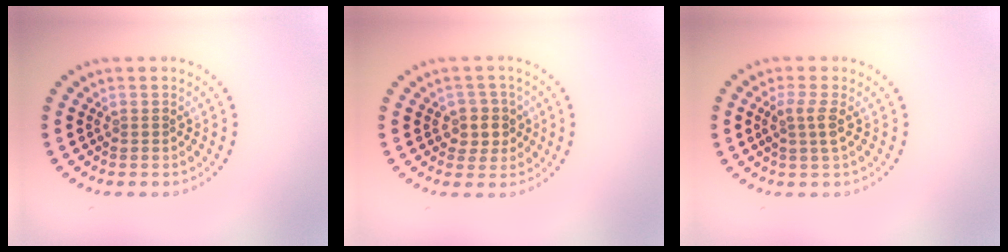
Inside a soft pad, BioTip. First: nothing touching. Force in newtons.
{"total": 2.5, "press": 2.2, "slide": 1.2}
{"total": 1.9, "press": 1.5, "slide": 1.1}